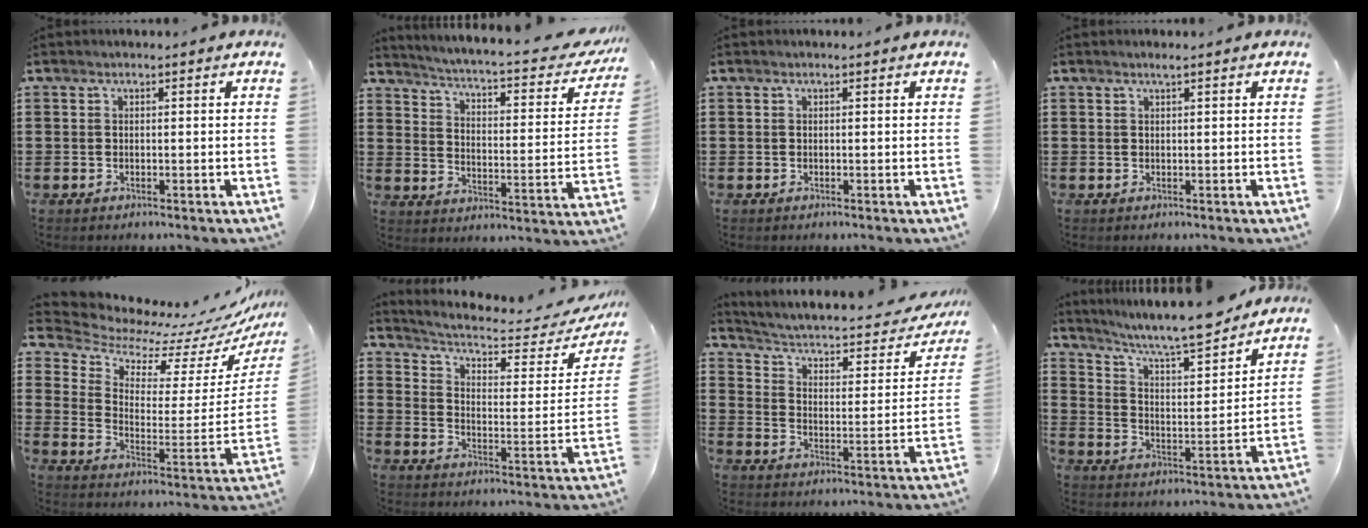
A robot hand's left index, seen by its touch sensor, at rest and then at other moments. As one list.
[{"total": 4.0, "force": [3.3, -0.4, 2.3], "torque": [-0.062, -0.034, 0.044]}, {"total": 0.0}, {"total": 0.9, "force": [0.7, 0.0, 0.6], "torque": [-0.013, -0.001, 0.012]}, {"total": 6.7, "force": [6.2, 1.9, 1.5], "torque": [-0.062, -0.070, 0.103]}, {"total": 5.0, "force": [3.9, 1.2, 2.9], "torque": [-0.068, -0.031, 0.060]}, {"total": 3.5, "force": [2.3, 1.1, 2.4], "torque": [-0.060, -0.024, 0.027]}, {"total": 8.0, "force": [7.2, 0.5, 3.4], "torque": [-0.085, -0.052, 0.118]}]